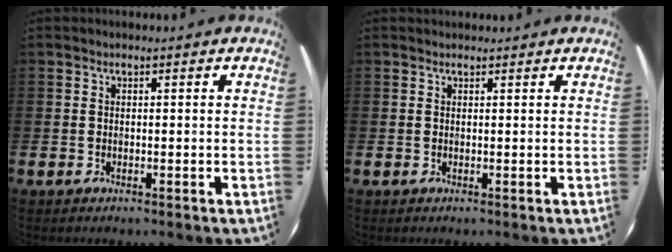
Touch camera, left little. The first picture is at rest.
{"total": 0.6, "force": [0.5, 0.1, -0.1], "torque": [0.008, -0.001, 0.009]}